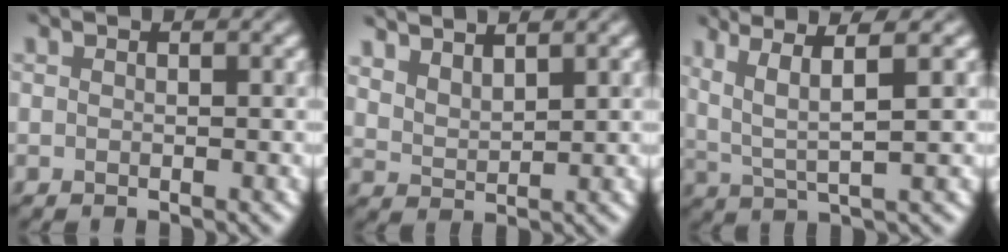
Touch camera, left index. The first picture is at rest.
{"total": 3.4, "force": [2.9, 0.9, 1.4], "torque": [-0.023, 0.007, 0.051]}
{"total": 5.4, "force": [2.5, 0.8, 4.7], "torque": [-0.093, 0.007, 0.053]}